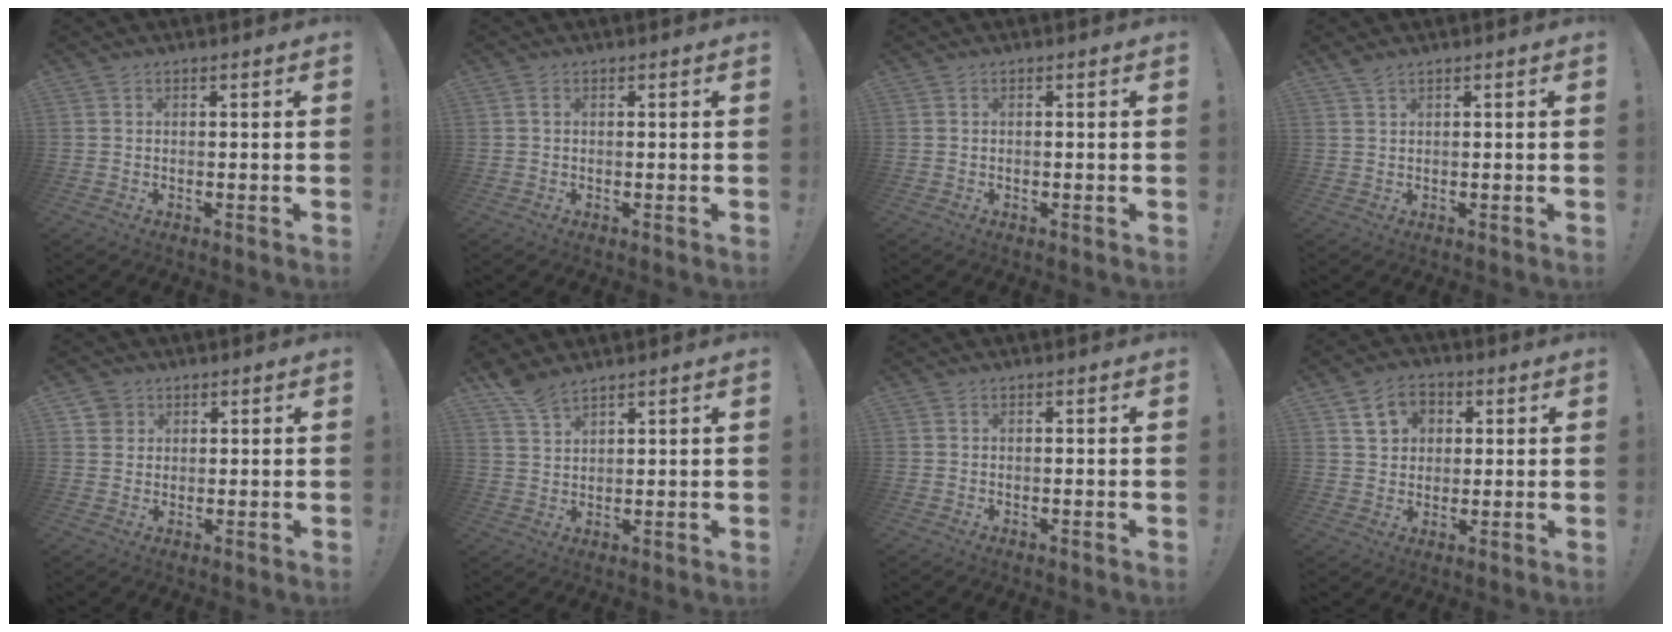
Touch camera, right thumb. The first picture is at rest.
{"total": 0.9, "force": [0.1, 0.6, 0.6], "torque": [-0.016, 0.004, 0.003]}
{"total": 0.0}
{"total": 1.7, "force": [1.4, 0.3, 0.9], "torque": [-0.019, -0.003, 0.027]}
{"total": 3.6, "force": [1.9, 3.0, 0.3], "torque": [-0.004, -0.007, 0.035]}
{"total": 5.5, "force": [4.8, 1.4, 2.3], "torque": [-0.039, -0.029, 0.089]}
{"total": 0.0}
{"total": 8.5, "force": [3.6, 6.9, 3.4], "torque": [-0.046, -0.010, 0.072]}